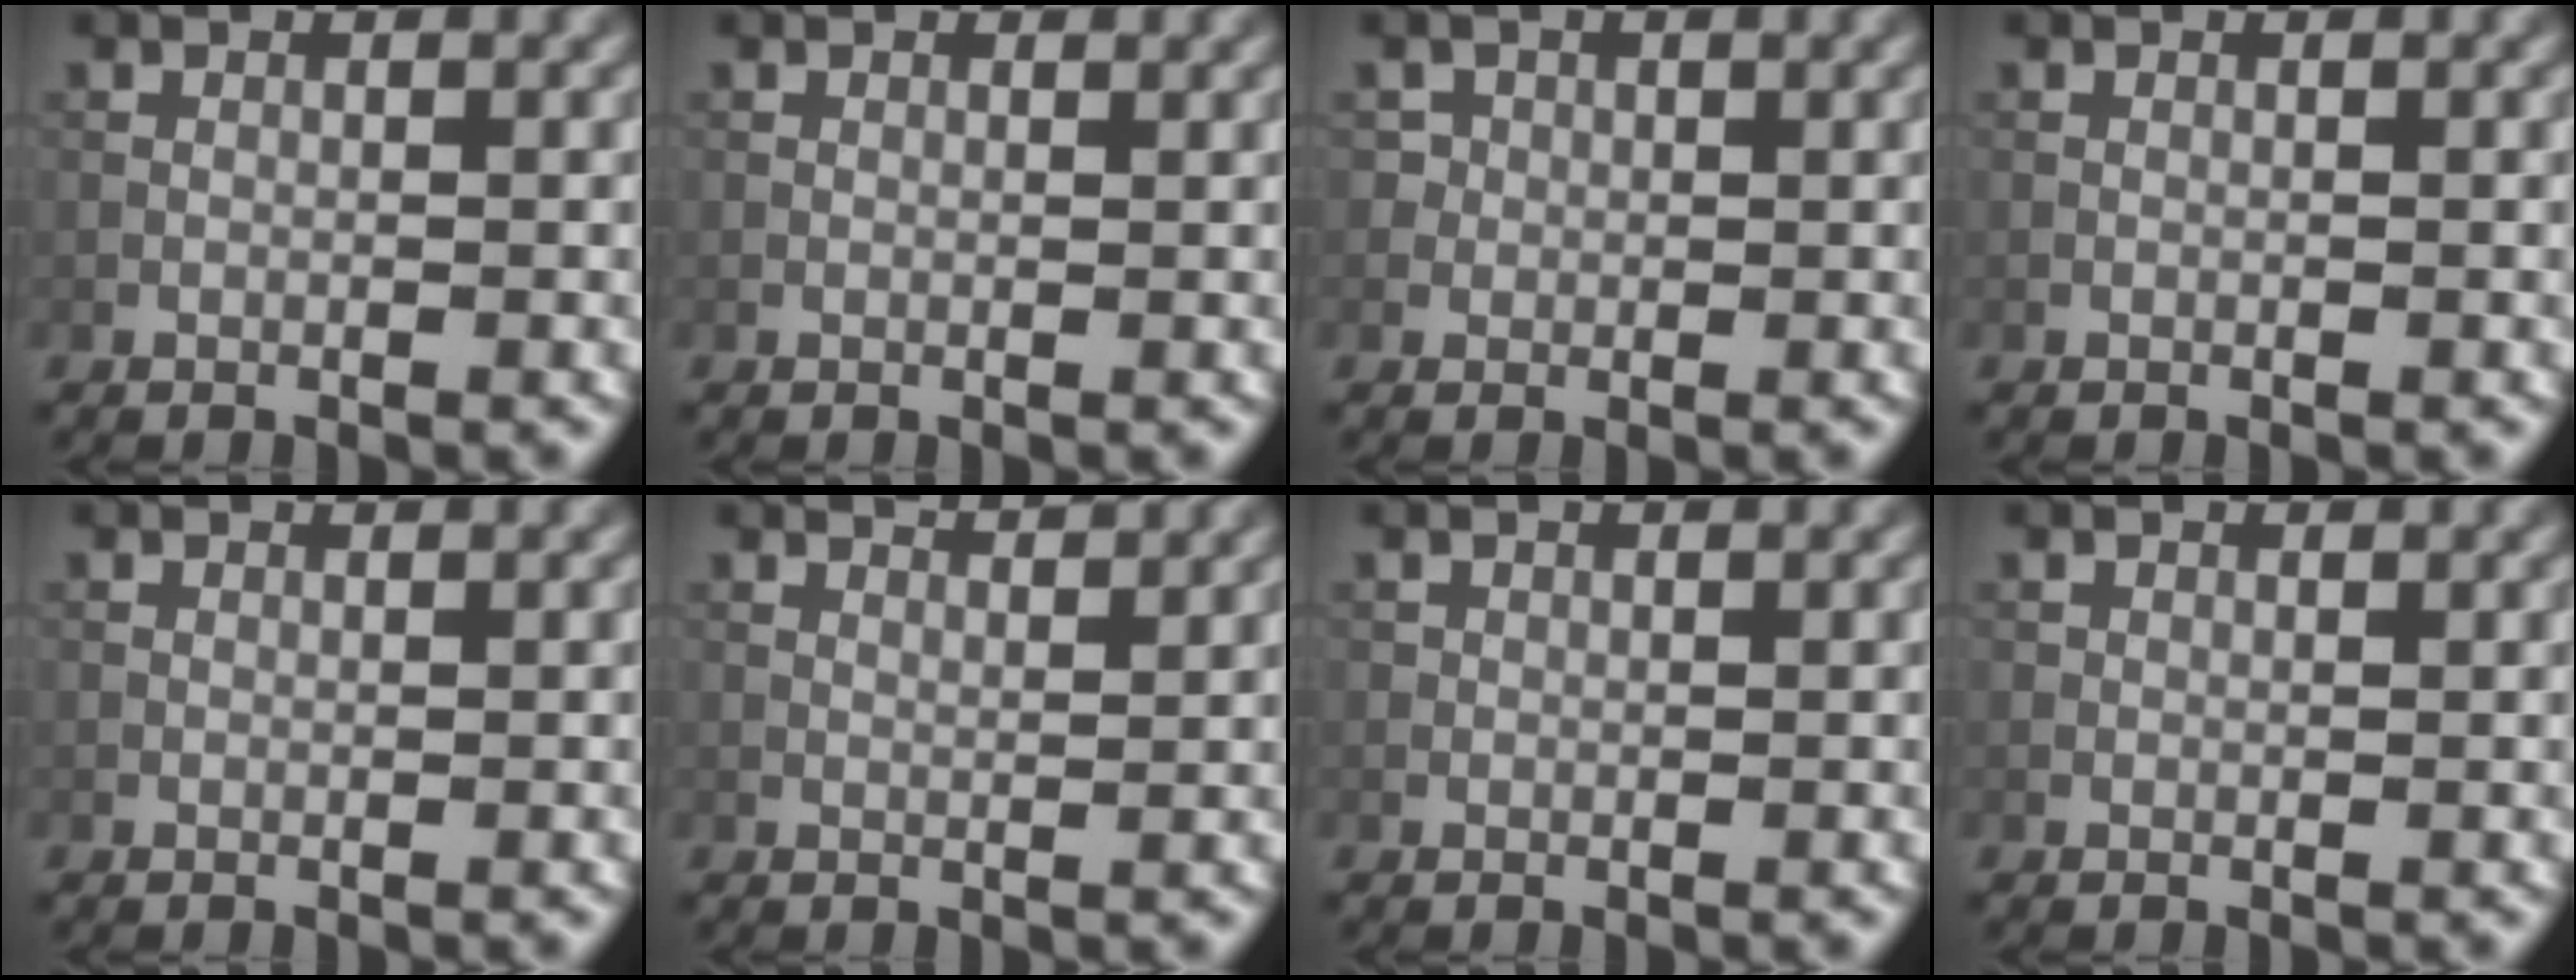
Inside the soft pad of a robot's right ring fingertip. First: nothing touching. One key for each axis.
{"total": 0.7, "fx": 0.6, "fy": 0.4, "fz": 0.2, "tx": -0.002, "ty": 0.001, "tz": 0.007}
{"total": 2.2, "fx": 0.8, "fy": 2.0, "fz": 0.5, "tx": -0.004, "ty": -0.006, "tz": 0.021}
{"total": 0.0}
{"total": 0.5, "fx": 0.5, "fy": 0.1, "fz": 0.1, "tx": -0.004, "ty": 0.001, "tz": 0.007}
{"total": 2.6, "fx": 2.3, "fy": 0.5, "fz": 1.1, "tx": -0.014, "ty": -0.004, "tz": 0.031}
{"total": 0.9, "fx": 0.6, "fy": 0.6, "fz": 0.2, "tx": -0.004, "ty": 0.001, "tz": 0.008}
{"total": 1.2, "fx": 0.9, "fy": 0.7, "fz": 0.3, "tx": -0.009, "ty": -0.001, "tz": 0.011}